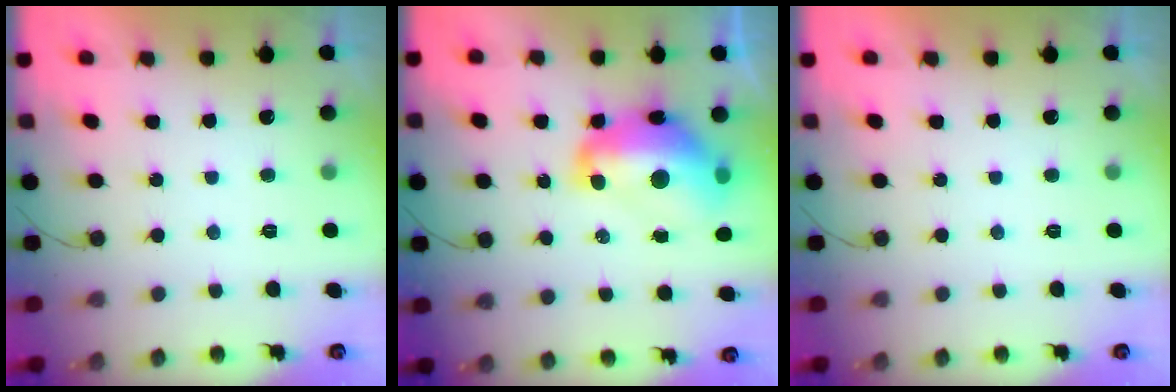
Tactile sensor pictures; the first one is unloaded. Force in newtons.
{"total": 15.9, "press": 15.9, "slide": 1.3}
{"total": 0.0}